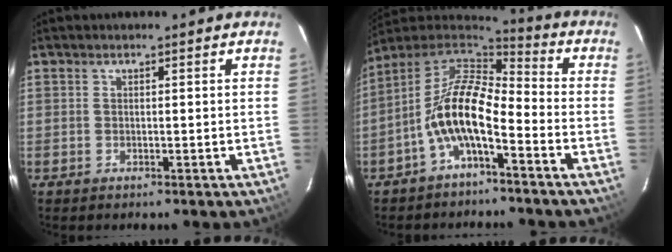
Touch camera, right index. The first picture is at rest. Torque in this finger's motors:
{"motor_torque": [1.34, -0.80, 1.05, 0.21]}